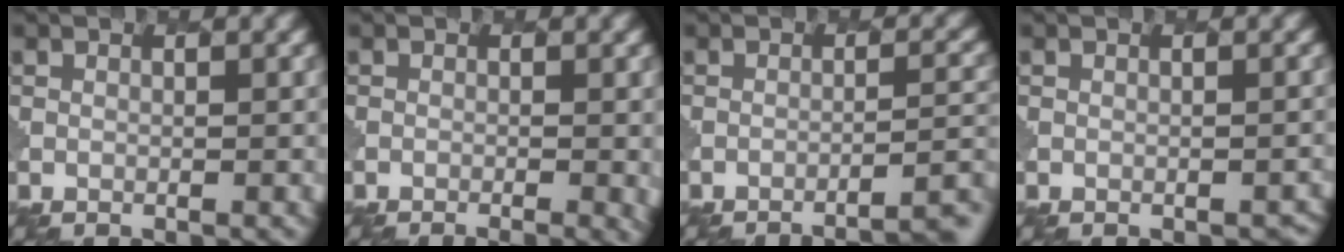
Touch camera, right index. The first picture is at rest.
{"total": 3.6, "force": [-1.3, 1.5, 3.0], "torque": [-0.020, 0.005, -0.009]}
{"total": 6.1, "force": [-5.4, 1.1, 2.5], "torque": [-0.019, 0.021, -0.065]}
{"total": 1.6, "force": [-1.2, 0.8, 0.7], "torque": [0.006, 0.008, -0.008]}